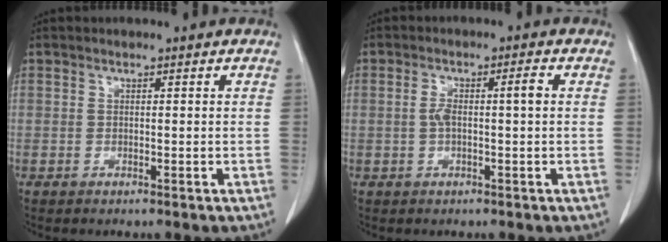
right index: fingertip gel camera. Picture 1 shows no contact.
{"total": 3.9, "force": [0.1, 0.6, 3.9], "torque": [-0.078, 0.016, 0.005]}